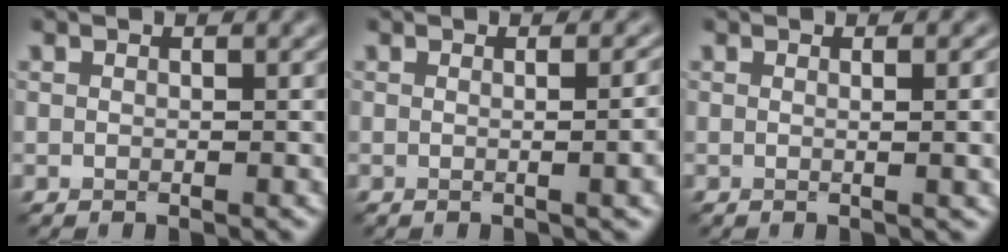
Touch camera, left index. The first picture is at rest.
{"total": 5.5, "force": [0.0, 2.3, 4.9], "torque": [-0.024, 0.013, -0.002]}
{"total": 4.2, "force": [0.3, 1.6, 3.8], "torque": [-0.021, 0.013, -0.003]}